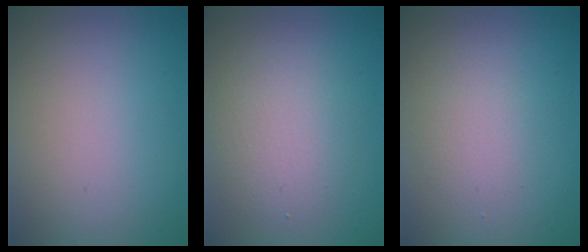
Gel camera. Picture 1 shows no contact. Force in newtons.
{"total": 3.5, "press": 3.5, "slide": 0.2}
{"total": 1.7, "press": 1.7, "slide": 0.1}